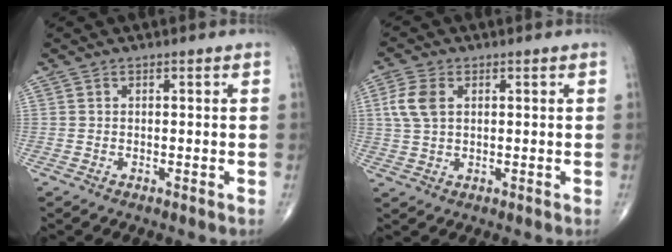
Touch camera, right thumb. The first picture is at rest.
{"total": 5.6, "force": [1.4, 3.5, 4.1], "torque": [-0.096, 0.006, 0.028]}